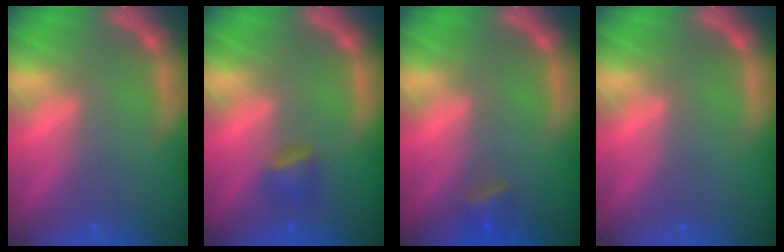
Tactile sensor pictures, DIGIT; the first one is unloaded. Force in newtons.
{"total": 1.9}
{"total": 1.9}
{"total": 0.0}